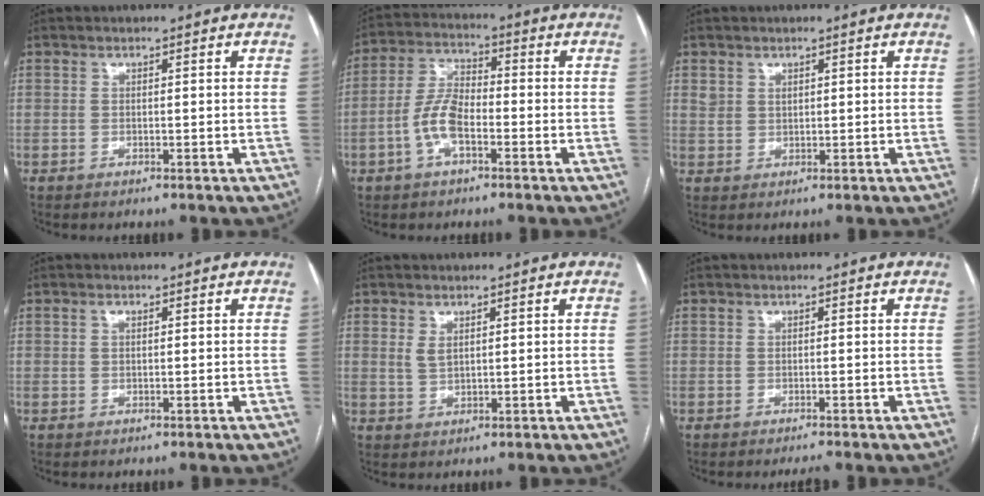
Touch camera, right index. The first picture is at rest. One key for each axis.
{"total": 6.9, "fx": -2.3, "fy": 2.9, "fz": 5.8, "tx": -0.135, "ty": 0.011, "tz": -0.049}
{"total": 2.1, "fx": 1.6, "fy": 1.4, "fz": 0.2, "tx": -0.008, "ty": 0.010, "tz": 0.030}
{"total": 0.6, "fx": 0.2, "fy": 0.3, "fz": 0.5, "tx": -0.008, "ty": 0.002, "tz": 0.003}
{"total": 1.7, "fx": 0.9, "fy": 0.8, "fz": 1.2, "tx": -0.024, "ty": -0.001, "tz": 0.023}
{"total": 0.6, "fx": -0.6, "fy": -0.2, "fz": 0.1, "tx": -0.002, "ty": -0.004, "tz": -0.007}